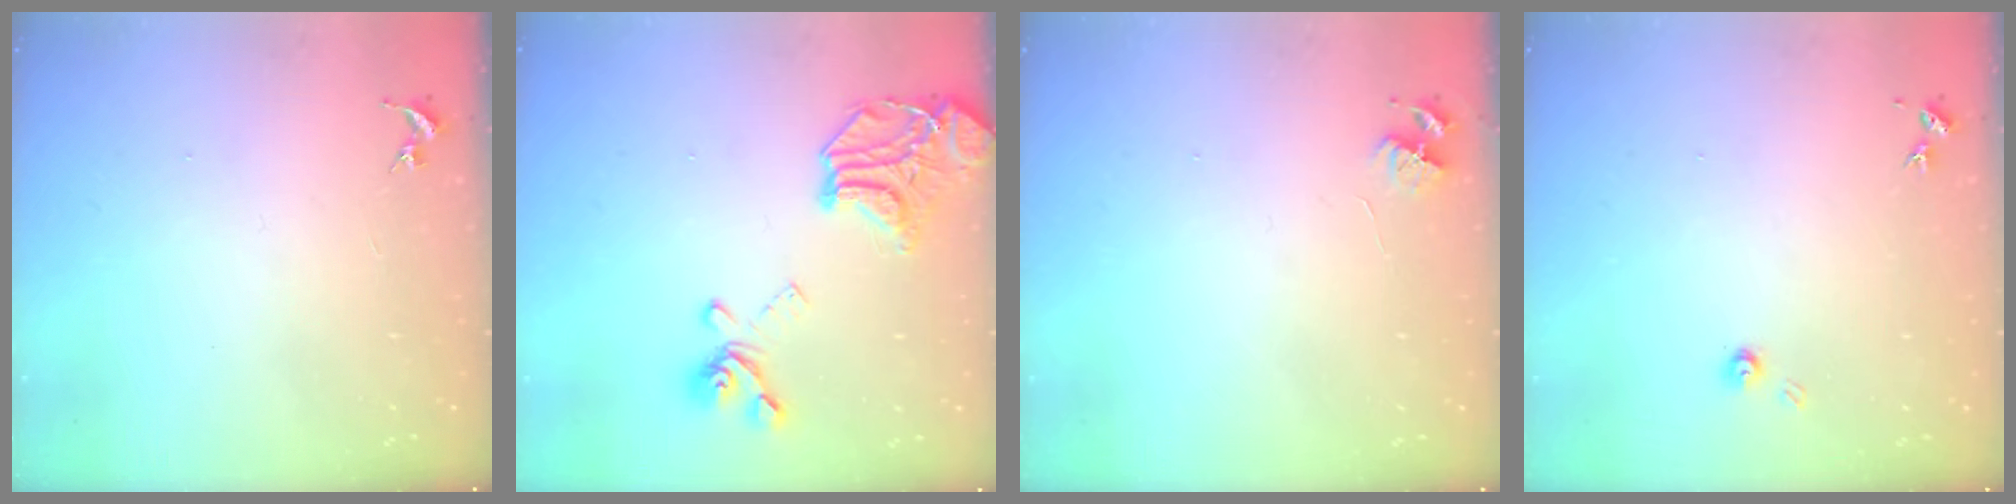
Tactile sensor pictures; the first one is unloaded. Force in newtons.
{"total": 18.3, "press": 18.1, "slide": 2.4}
{"total": 4.5, "press": 4.4, "slide": 0.6}
{"total": 3.5, "press": 3.5, "slide": 0.4}